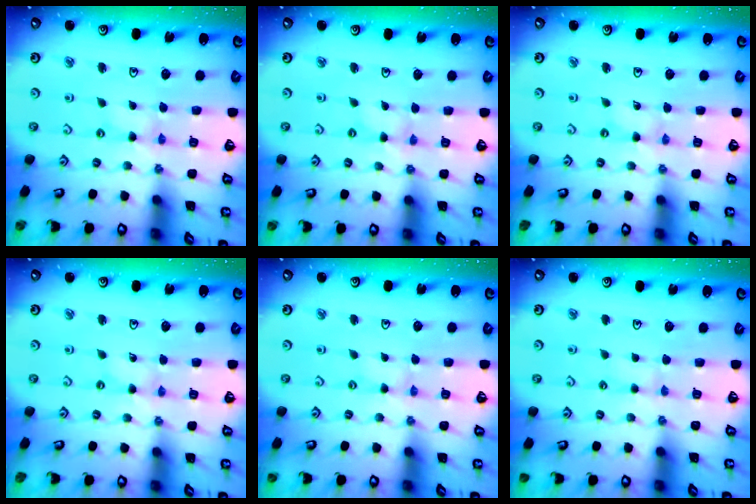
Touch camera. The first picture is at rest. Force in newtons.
{"total": 0.0}
{"total": 0.0}
{"total": 0.0}
{"total": 0.5, "press": 0.5, "slide": 0.1}
{"total": 2.6, "press": 2.6, "slide": 0.5}